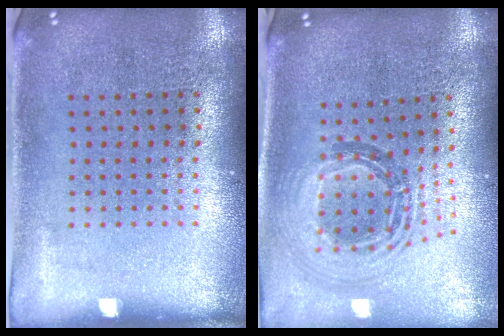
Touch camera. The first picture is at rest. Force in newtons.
{"total": 1.1, "press": 1.0, "slide": 0.5}